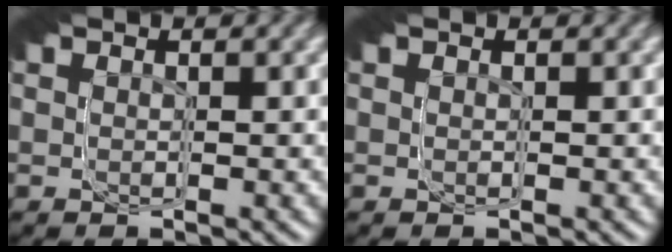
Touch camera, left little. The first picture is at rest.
{"total": 0.0}